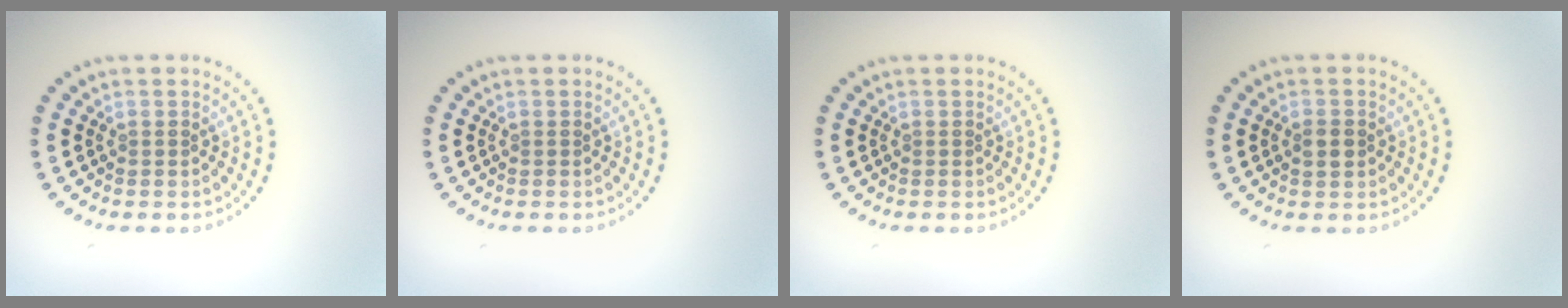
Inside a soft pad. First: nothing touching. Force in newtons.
{"total": 0.0}
{"total": 0.0}
{"total": 1.8, "press": 1.8, "slide": 0.0}